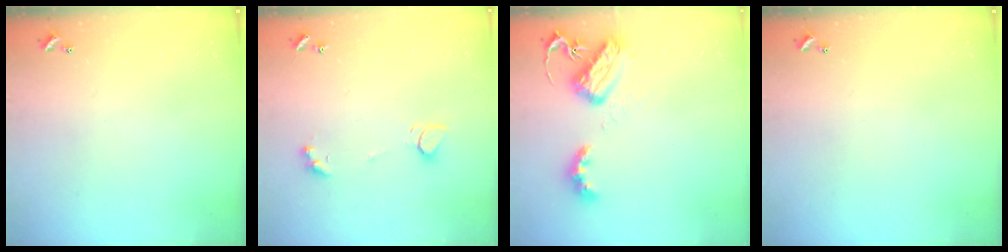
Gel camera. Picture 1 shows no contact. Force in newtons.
{"total": 2.3, "press": 2.3, "slide": 0.4}
{"total": 7.7, "press": 7.6, "slide": 0.5}
{"total": 0.0}